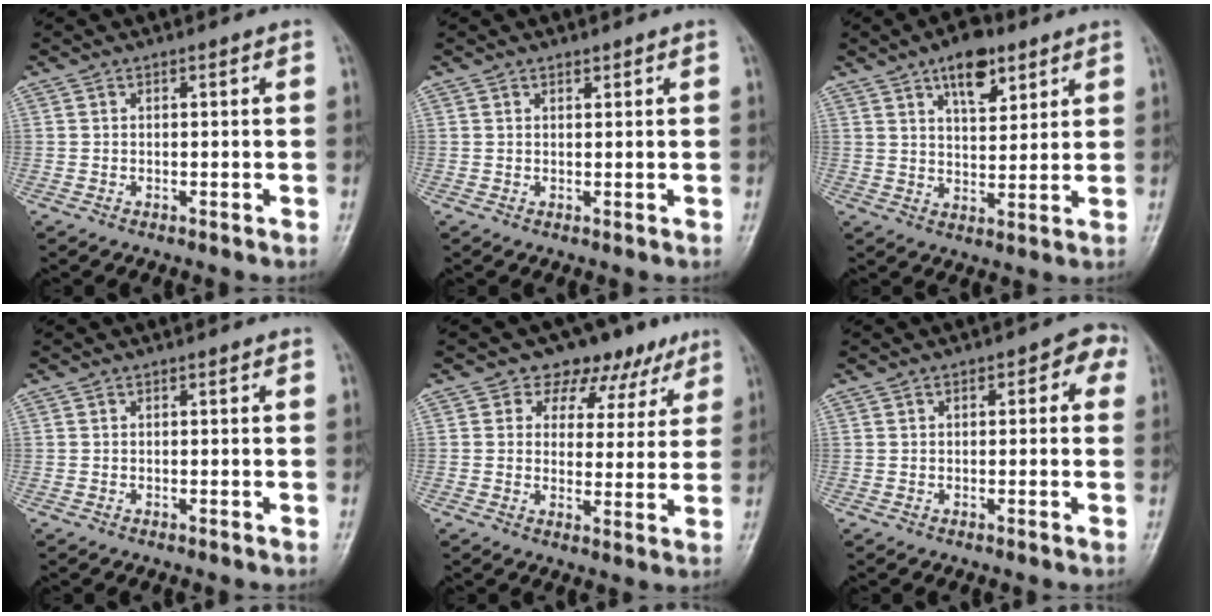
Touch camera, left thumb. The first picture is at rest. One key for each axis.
{"total": 0.8, "fx": 0.6, "fy": 0.2, "fz": 0.3, "tx": -0.006, "ty": -0.004, "tz": 0.011}
{"total": 10.3, "fx": 6.0, "fy": 4.6, "fz": 7.0, "tx": -0.091, "ty": -0.032, "tz": 0.100}
{"total": 0.0}
{"total": 9.8, "fx": 6.3, "fy": 6.7, "fz": 3.4, "tx": 0.001, "ty": -0.021, "tz": 0.077}
{"total": 5.1, "fx": 1.4, "fy": 2.6, "fz": 4.2, "tx": -0.027, "ty": 0.017, "tz": 0.010}